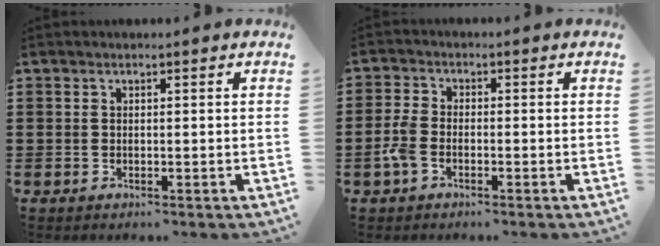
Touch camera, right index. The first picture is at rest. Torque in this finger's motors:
{"motor_torque": [0.79, -0.68, 0.38, 0.12]}